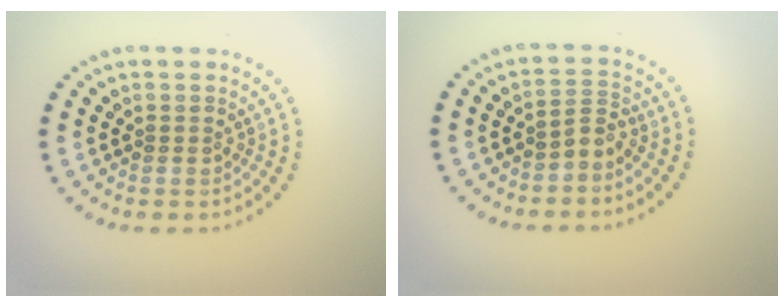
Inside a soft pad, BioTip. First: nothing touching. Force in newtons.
{"total": 1.8, "press": 1.3, "slide": 1.3}